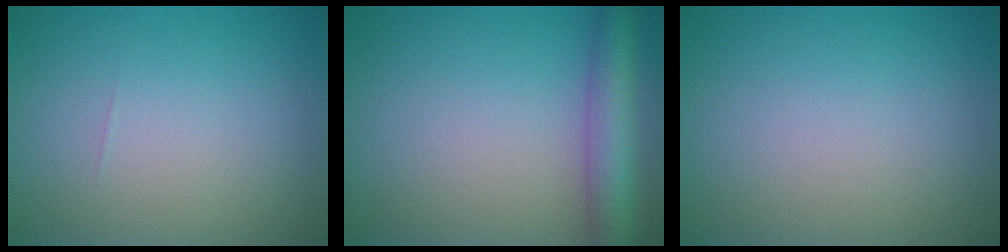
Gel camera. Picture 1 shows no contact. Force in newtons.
{"total": 5.1, "press": 5.1, "slide": 0.2}
{"total": 0.0}